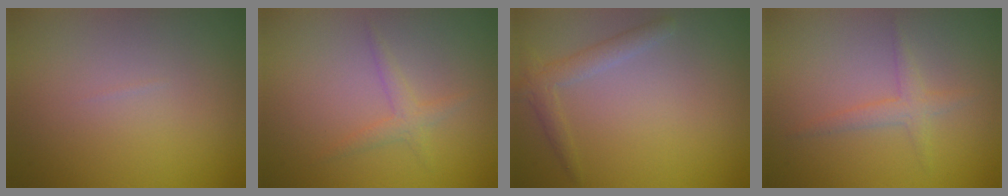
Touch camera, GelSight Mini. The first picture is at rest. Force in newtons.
{"total": 1.4, "press": 1.4, "slide": 0.0}
{"total": 1.9, "press": 1.9, "slide": 0.1}
{"total": 1.6, "press": 1.6, "slide": 0.1}